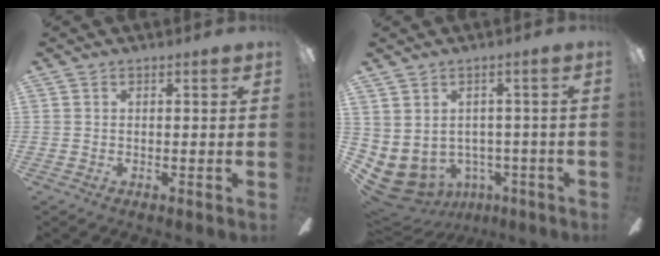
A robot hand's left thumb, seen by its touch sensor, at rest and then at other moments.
{"total": 5.7, "force": [-2.3, 4.8, 2.1], "torque": [-0.076, -0.003, -0.037]}